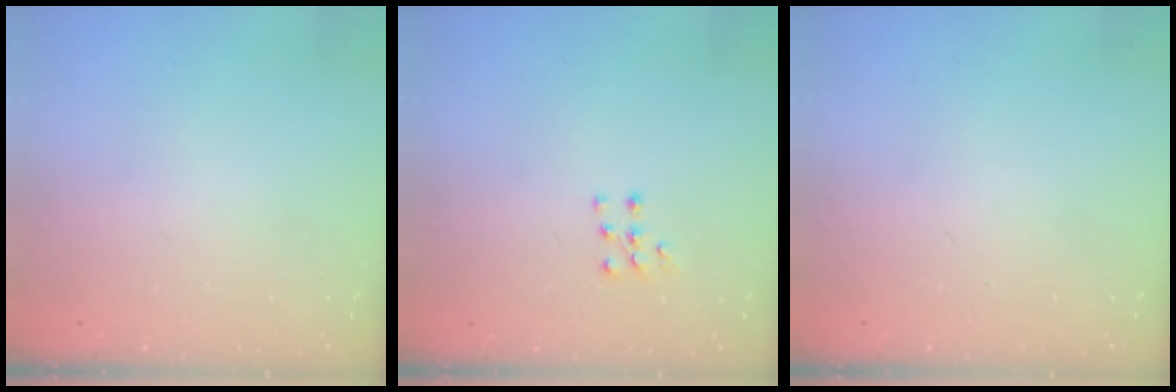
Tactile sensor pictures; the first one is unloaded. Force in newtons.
{"total": 6.1, "press": 6.0, "slide": 0.5}
{"total": 0.0}